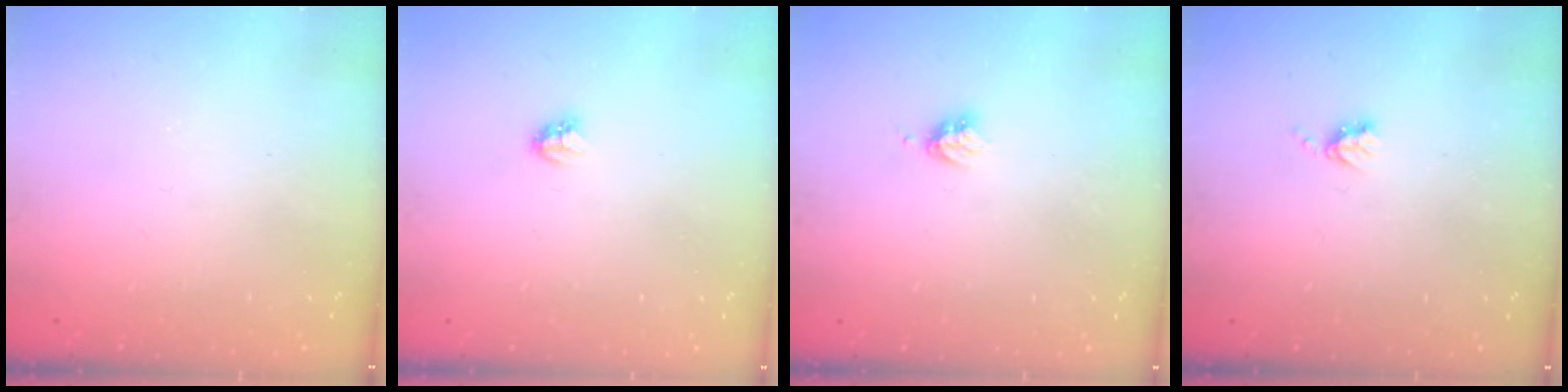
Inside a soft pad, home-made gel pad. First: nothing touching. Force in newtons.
{"total": 2.8, "press": 2.8, "slide": 0.3}
{"total": 3.2, "press": 3.2, "slide": 0.3}
{"total": 3.7, "press": 3.6, "slide": 0.5}